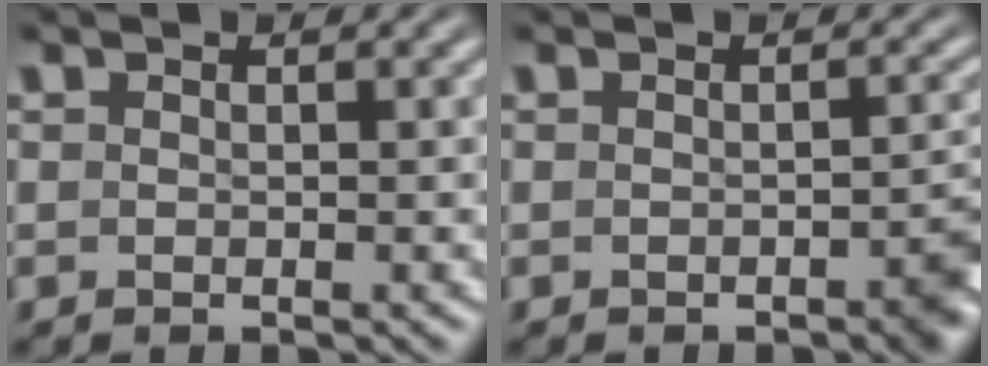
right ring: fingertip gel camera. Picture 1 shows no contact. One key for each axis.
{"total": 2.1, "fx": -1.2, "fy": 0.6, "fz": 1.6, "tx": -0.019, "ty": 0.002, "tz": -0.021}